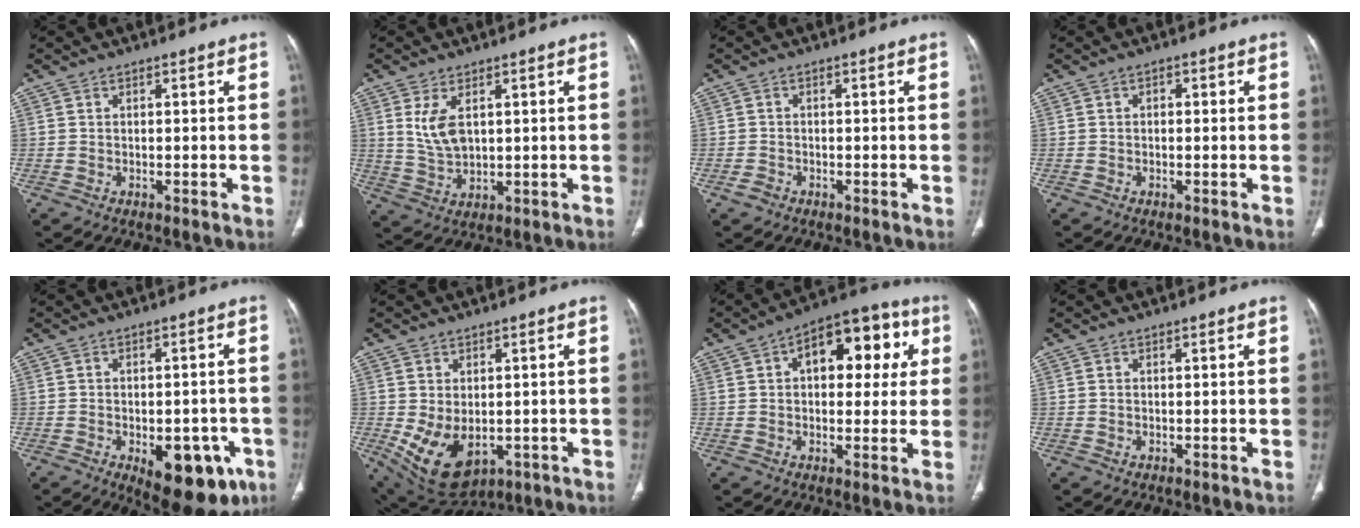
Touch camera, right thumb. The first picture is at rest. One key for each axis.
{"total": 6.3, "fx": 2.0, "fy": 3.4, "fz": 4.9, "tx": -0.095, "ty": -0.011, "tz": 0.052}
{"total": 1.6, "fx": -1.0, "fy": 1.2, "fz": 0.5, "tx": -0.010, "ty": 0.005, "tz": -0.019}
{"total": 1.0, "fx": 0.0, "fy": 0.7, "fz": 0.7, "tx": -0.005, "ty": 0.002, "tz": -0.004}
{"total": 14.1, "fx": -6.0, "fy": 7.2, "fz": 10.5, "tx": -0.106, "ty": 0.013, "tz": -0.067}
{"total": 10.6, "fx": -2.1, "fy": 6.8, "fz": 7.9, "tx": -0.126, "ty": -0.009, "tz": -0.007}
{"total": 15.5, "fx": 4.2, "fy": 8.9, "fz": 12.0, "tx": -0.113, "ty": 0.027, "tz": 0.054}
{"total": 0.0}